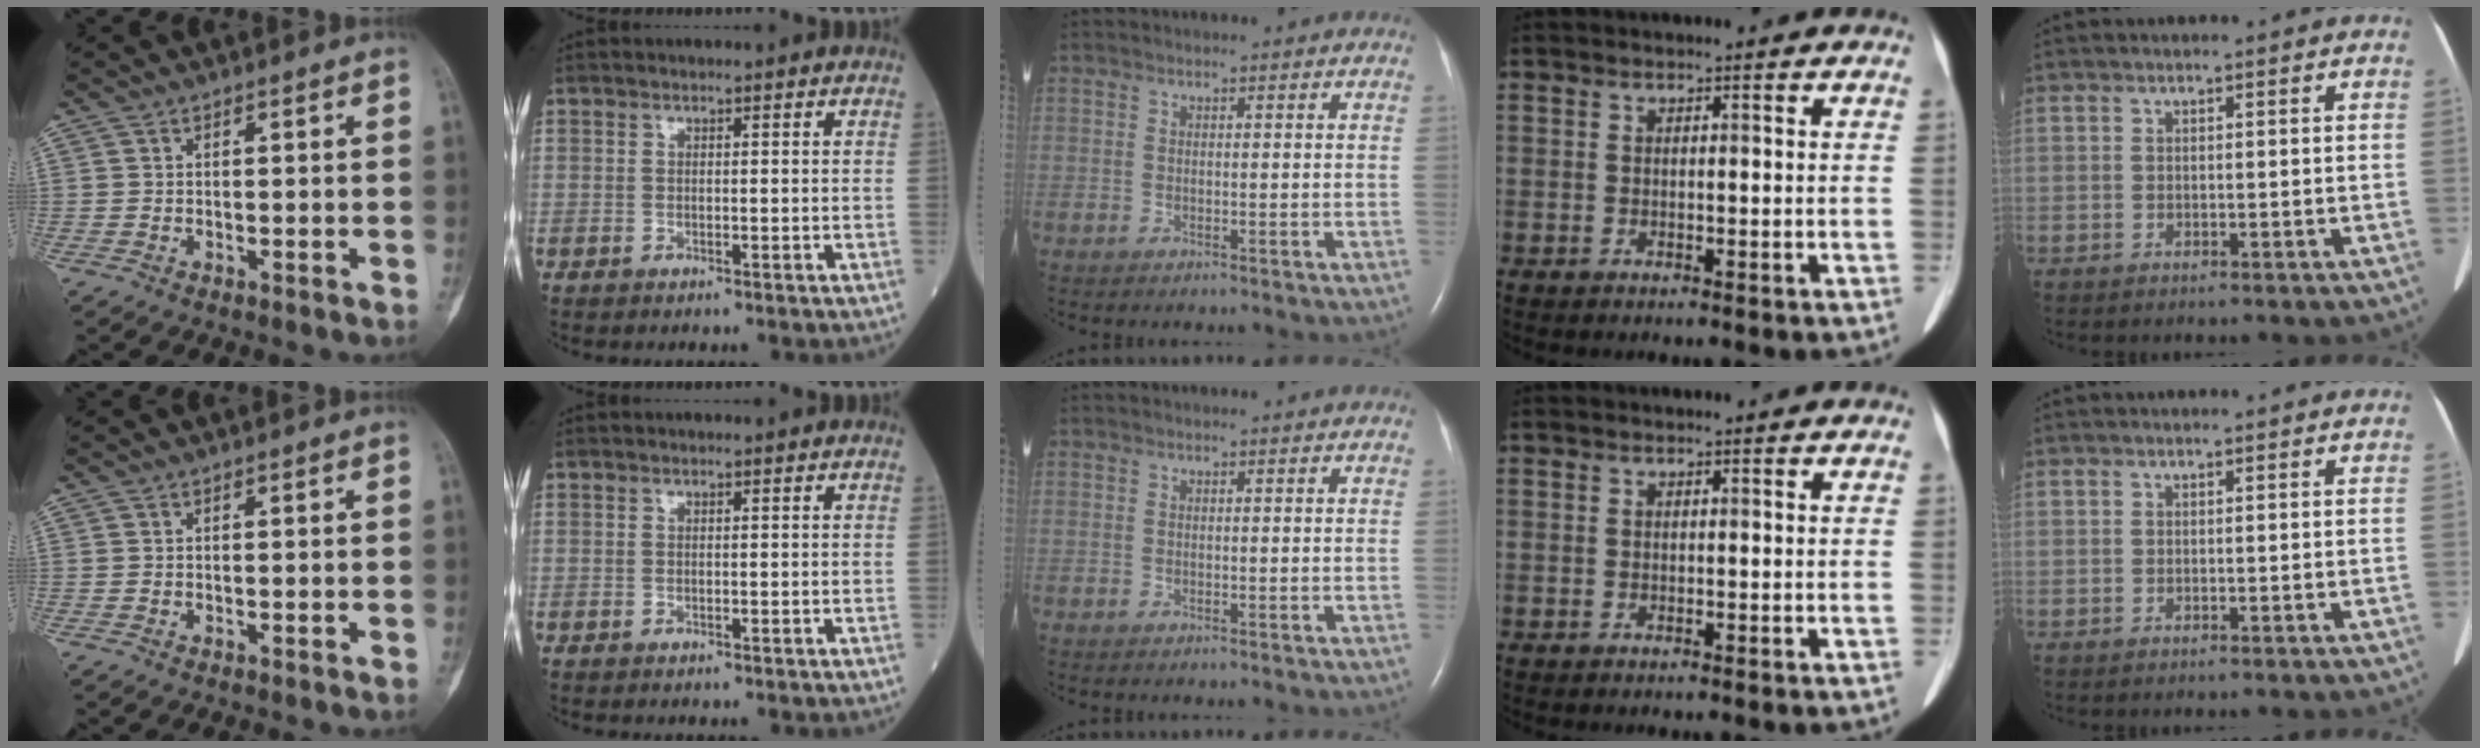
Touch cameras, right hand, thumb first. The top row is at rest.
{}